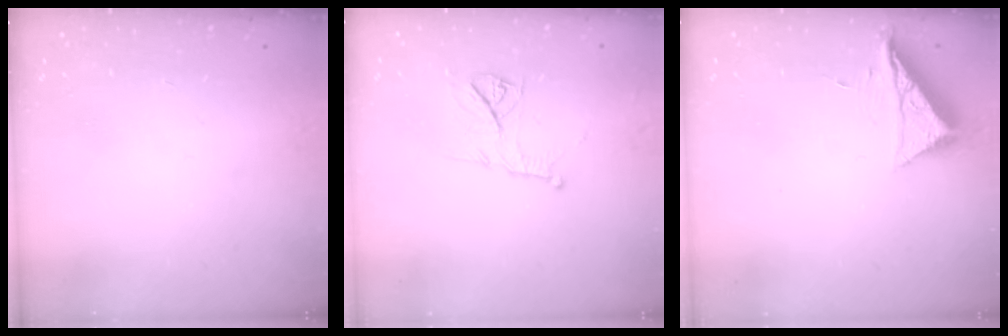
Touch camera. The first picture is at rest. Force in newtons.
{"total": 10.3, "press": 10.3, "slide": 0.1}
{"total": 7.4, "press": 7.4, "slide": 0.3}